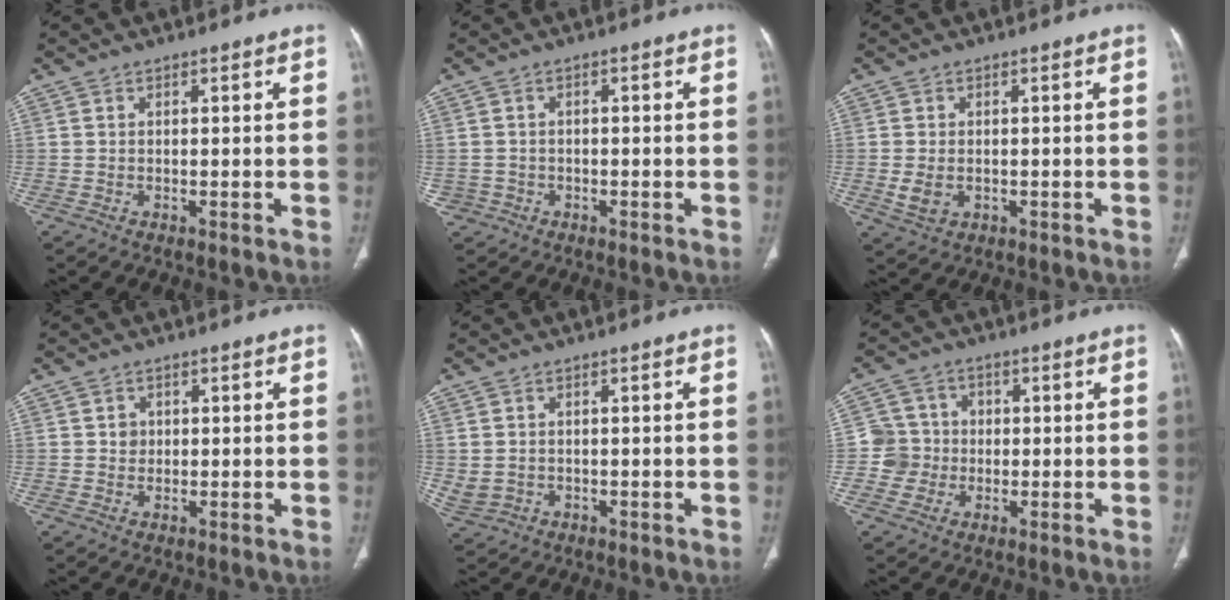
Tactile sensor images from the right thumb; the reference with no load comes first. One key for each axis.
{"total": 2.3, "fx": -0.9, "fy": 2.1, "fz": -0.1, "tx": 0.013, "ty": 0.014, "tz": -0.018}
{"total": 3.7, "fx": -0.5, "fy": 2.7, "fz": 2.4, "tx": -0.048, "ty": -0.002, "tz": -0.002}
{"total": 1.7, "fx": 0.3, "fy": 1.6, "fz": 0.5, "tx": 0.000, "ty": 0.002, "tz": 0.005}
{"total": 3.0, "fx": -0.1, "fy": 2.6, "fz": 1.4, "tx": -0.037, "ty": 0.003, "tz": 0.012}
{"total": 6.1, "fx": -0.7, "fy": 6.1, "fz": 0.4, "tx": 0.029, "ty": 0.015, "tz": -0.020}